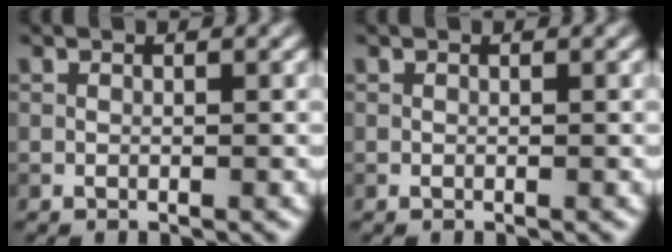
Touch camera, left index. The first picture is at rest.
{"total": 0.0}